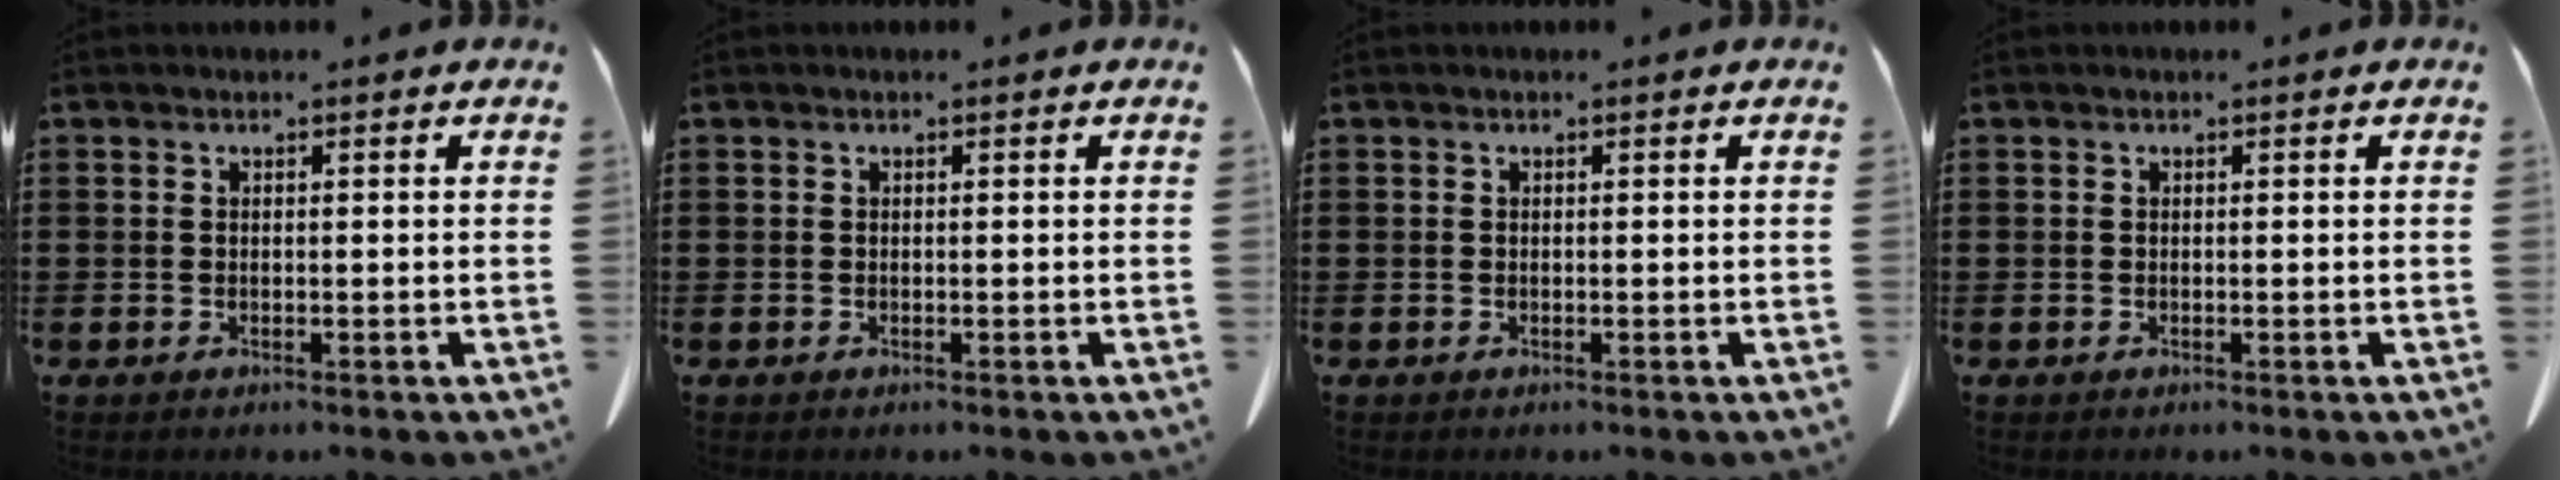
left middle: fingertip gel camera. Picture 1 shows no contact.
{"total": 0.0}
{"total": 0.0}
{"total": 0.0}